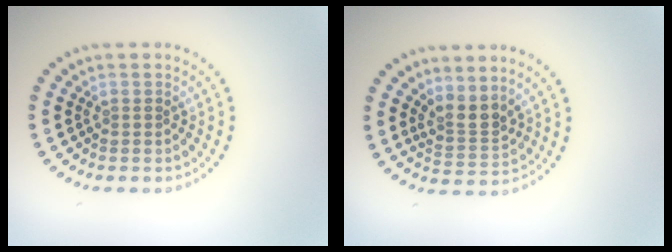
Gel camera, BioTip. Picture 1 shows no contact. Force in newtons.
{"total": 2.6, "press": 1.9, "slide": 1.7}